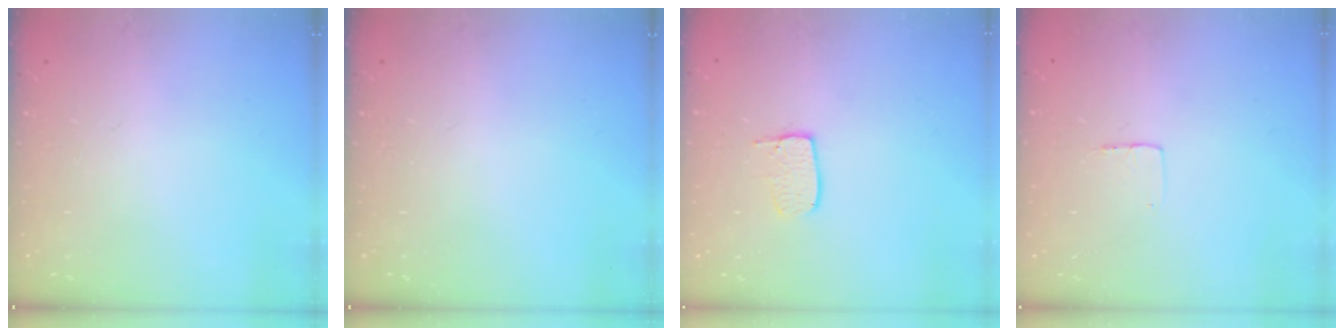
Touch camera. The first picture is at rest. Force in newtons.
{"total": 0.0}
{"total": 5.8, "press": 5.8, "slide": 0.4}
{"total": 3.0, "press": 3.0, "slide": 0.2}